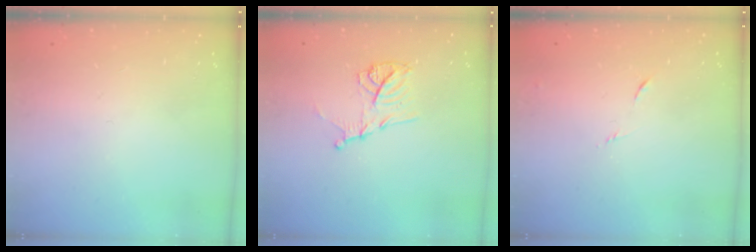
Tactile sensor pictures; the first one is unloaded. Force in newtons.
{"total": 11.4, "press": 11.4, "slide": 0.3}
{"total": 5.9, "press": 5.9, "slide": 0.6}